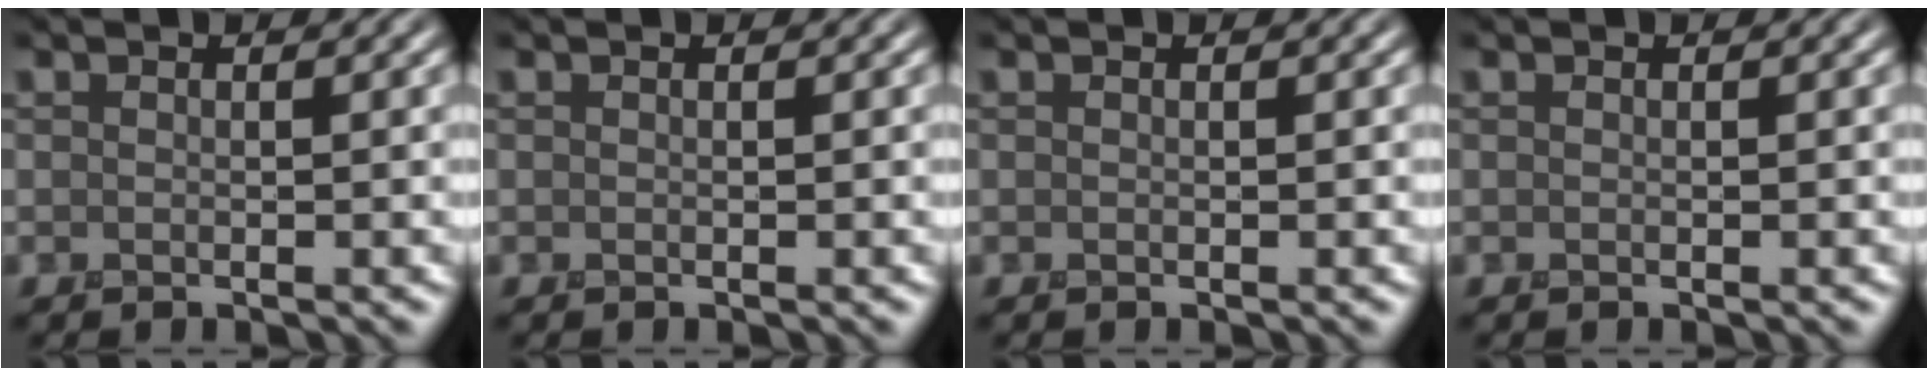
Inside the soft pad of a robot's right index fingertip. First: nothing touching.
{"total": 0.0}
{"total": 0.0}
{"total": 0.0}